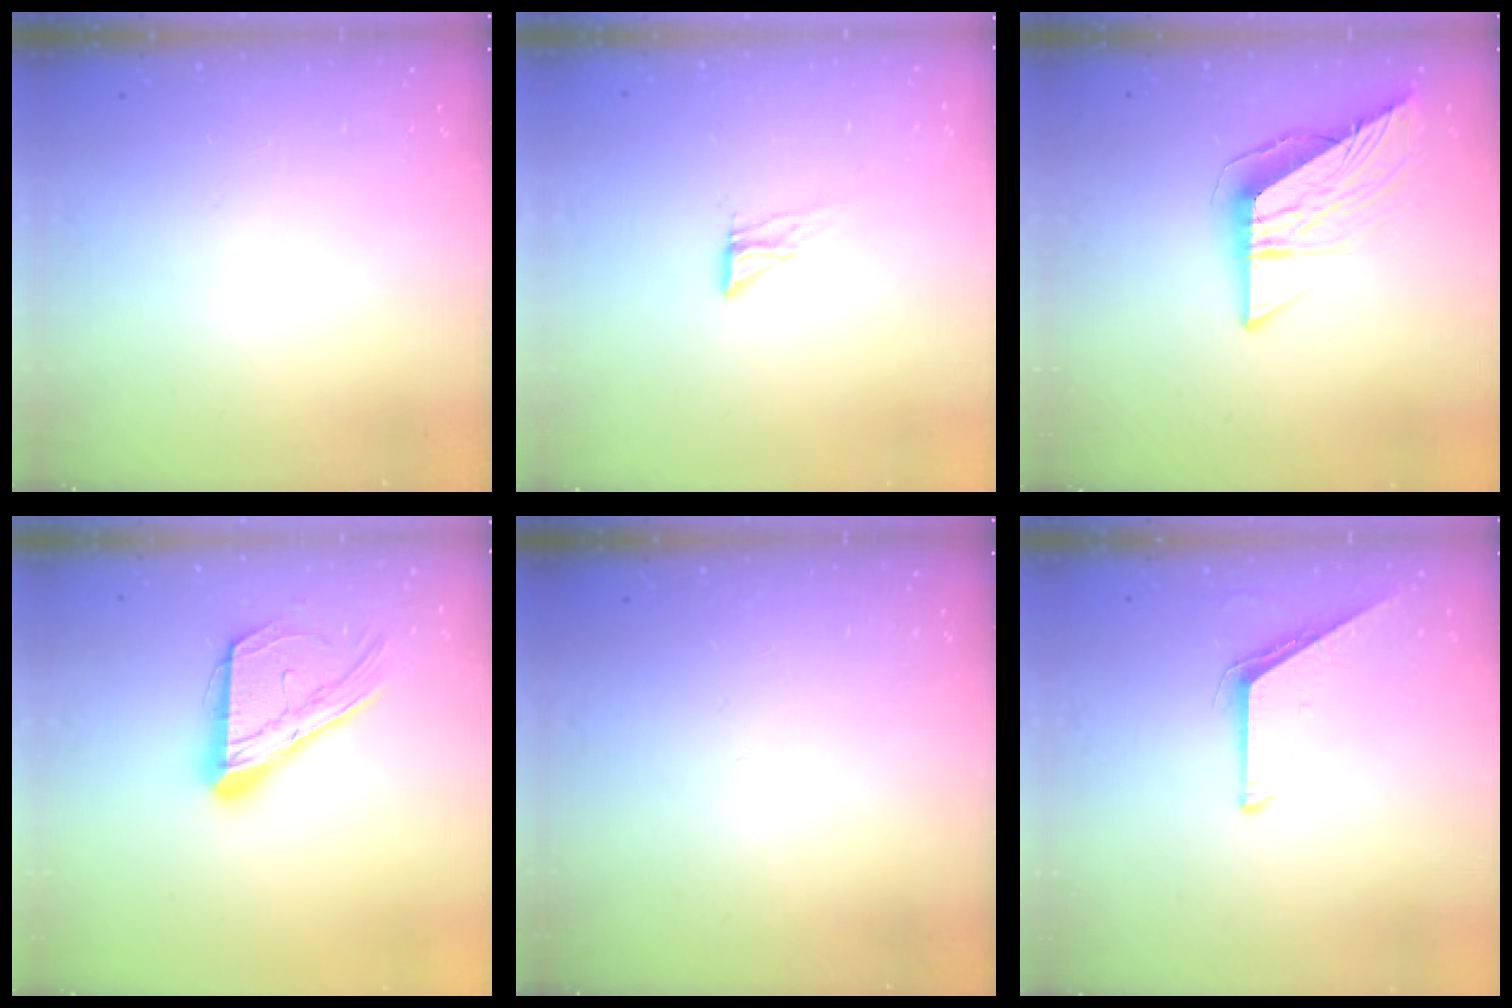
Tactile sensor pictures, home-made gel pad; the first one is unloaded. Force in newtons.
{"total": 4.5, "press": 4.4, "slide": 0.4}
{"total": 10.6, "press": 10.5, "slide": 1.1}
{"total": 15.8, "press": 15.7, "slide": 1.0}
{"total": 0.0}
{"total": 5.3, "press": 5.3, "slide": 0.5}